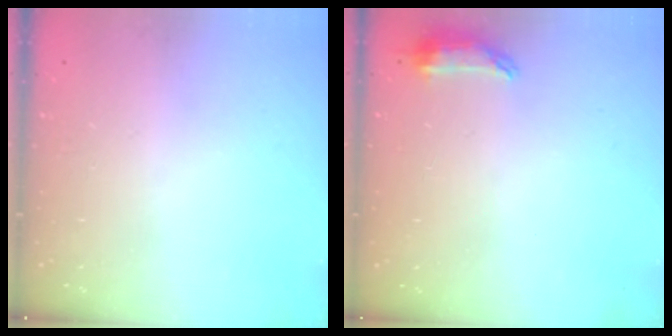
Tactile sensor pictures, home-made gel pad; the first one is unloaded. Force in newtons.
{"total": 6.6, "press": 6.6, "slide": 0.9}